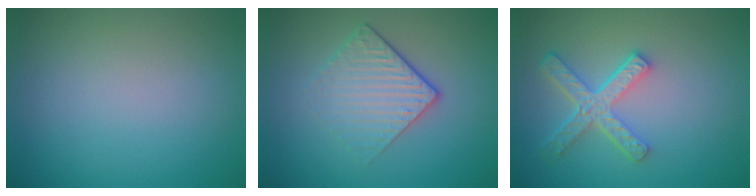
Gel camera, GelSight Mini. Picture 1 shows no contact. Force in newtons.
{"total": 4.4, "press": 2.9, "slide": 3.3}
{"total": 4.7, "press": 3.5, "slide": 3.0}